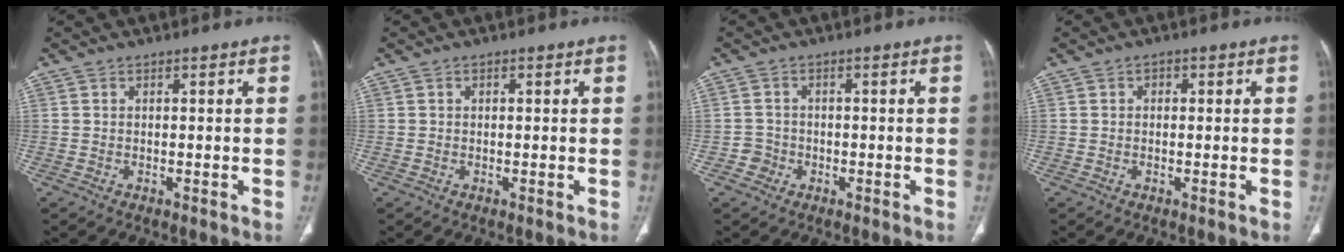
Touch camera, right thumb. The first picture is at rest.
{"total": 0.6, "force": [0.2, 0.5, 0.3], "torque": [0.000, 0.001, 0.002]}
{"total": 3.2, "force": [-1.3, 2.9, -0.1], "torque": [0.017, 0.013, -0.030]}
{"total": 1.2, "force": [0.2, 0.9, 0.7], "torque": [-0.004, 0.003, 0.000]}